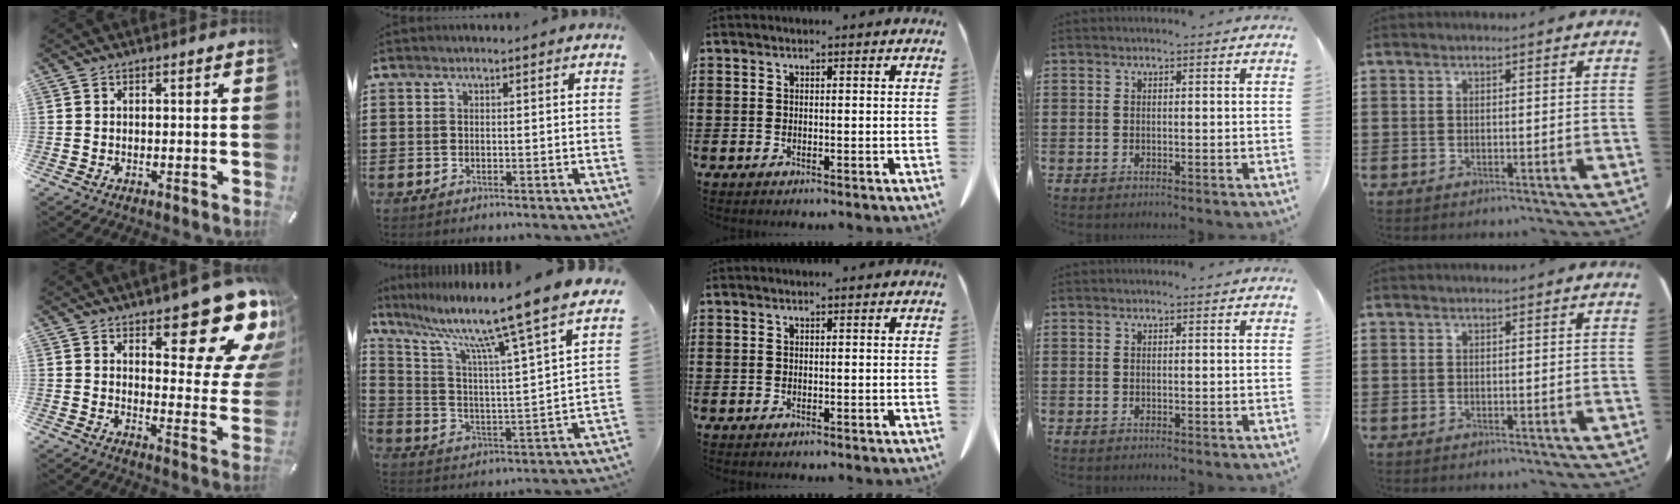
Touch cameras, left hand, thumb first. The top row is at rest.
{"thumb": {"total": 19.4, "force": [12.5, 8.0, 12.6], "torque": [-0.138, -0.107, 0.204]}, "index": {"total": 11.6, "force": [9.4, -0.9, 6.7], "torque": [-0.150, -0.076, 0.142]}}